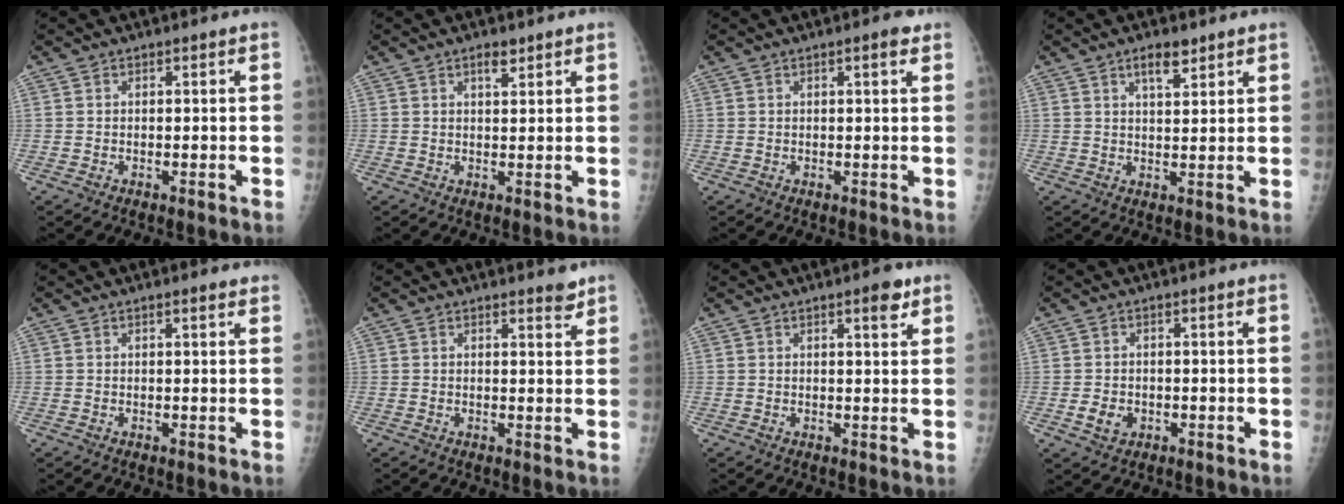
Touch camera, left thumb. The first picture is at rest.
{"total": 2.2, "force": [1.5, 0.9, 1.4], "torque": [-0.011, -0.009, 0.026]}
{"total": 1.9, "force": [1.1, 0.5, 1.5], "torque": [-0.018, -0.003, 0.012]}
{"total": 4.4, "force": [2.9, 1.6, 2.8], "torque": [-0.030, -0.018, 0.050]}
{"total": 1.3, "force": [0.9, 0.4, 0.8], "torque": [-0.010, -0.003, 0.011]}
{"total": 2.0, "force": [1.7, 0.6, 0.8], "torque": [0.000, -0.013, 0.020]}
{"total": 3.0, "force": [1.9, 0.9, 2.2], "torque": [-0.024, -0.009, 0.023]}
{"total": 3.1, "force": [-1.0, 2.4, 1.6], "torque": [-0.016, 0.003, -0.009]}